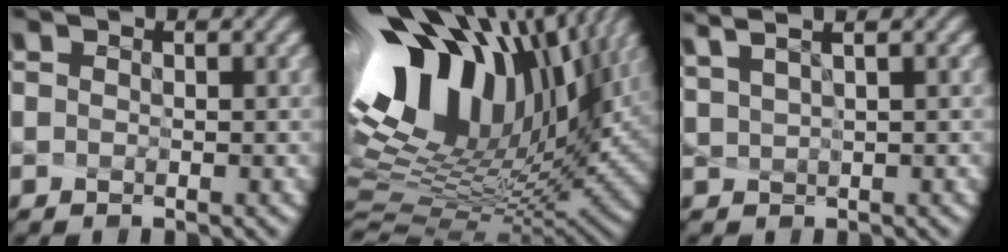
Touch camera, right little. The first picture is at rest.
{"total": 15.1, "force": [7.1, 6.4, 11.8], "torque": [-0.238, 0.026, 0.143]}
{"total": 1.8, "force": [1.2, -1.3, 0.0], "torque": [-0.018, -0.005, 0.047]}